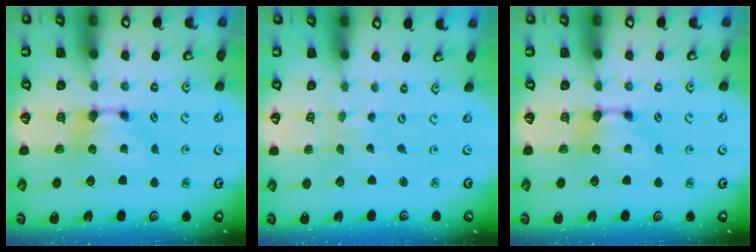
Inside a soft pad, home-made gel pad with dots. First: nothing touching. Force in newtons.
{"total": 5.8, "press": 5.8, "slide": 0.3}
{"total": 0.0}